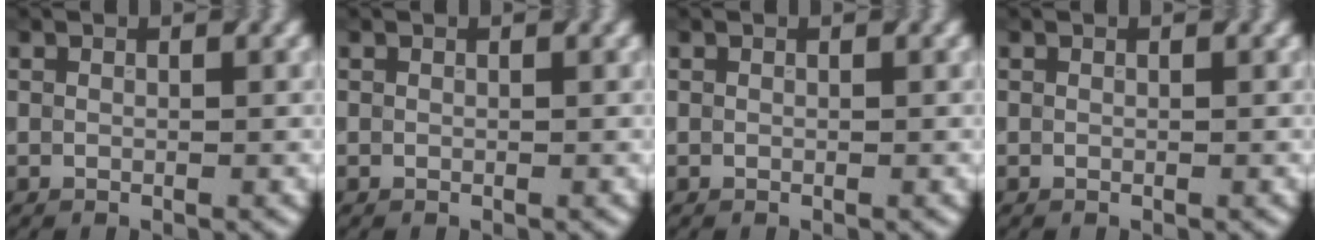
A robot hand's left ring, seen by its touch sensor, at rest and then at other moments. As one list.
[{"total": 0.0}, {"total": 0.0}, {"total": 0.0}]